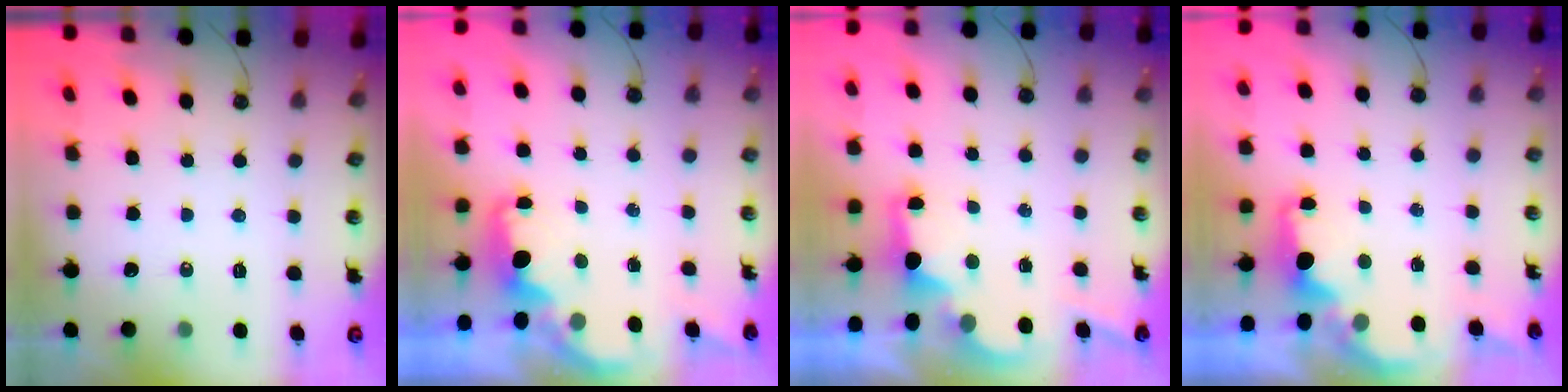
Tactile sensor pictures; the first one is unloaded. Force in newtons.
{"total": 1.6, "press": 1.5, "slide": 0.7}
{"total": 2.6, "press": 2.5, "slide": 0.7}
{"total": 2.0, "press": 1.8, "slide": 0.7}